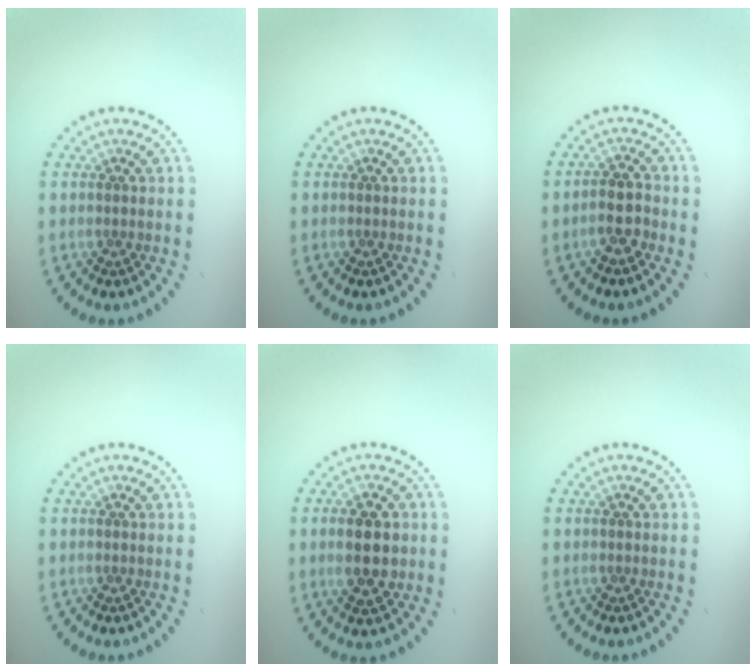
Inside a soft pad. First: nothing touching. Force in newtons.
{"total": 0.0}
{"total": 2.2, "press": 2.0, "slide": 1.0}
{"total": 0.0}
{"total": 4.6, "press": 4.6, "slide": 0.1}
{"total": 0.0}